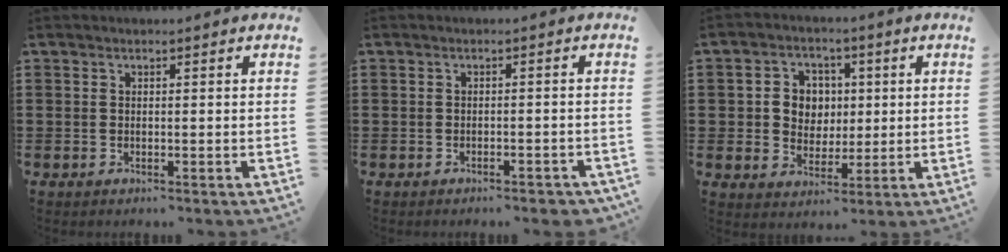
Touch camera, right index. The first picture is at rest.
{"total": 1.4, "force": [-1.2, 0.0, 0.5], "torque": [-0.013, -0.003, -0.024]}
{"total": 5.6, "force": [0.7, 5.2, 1.9], "torque": [-0.052, 0.015, 0.010]}